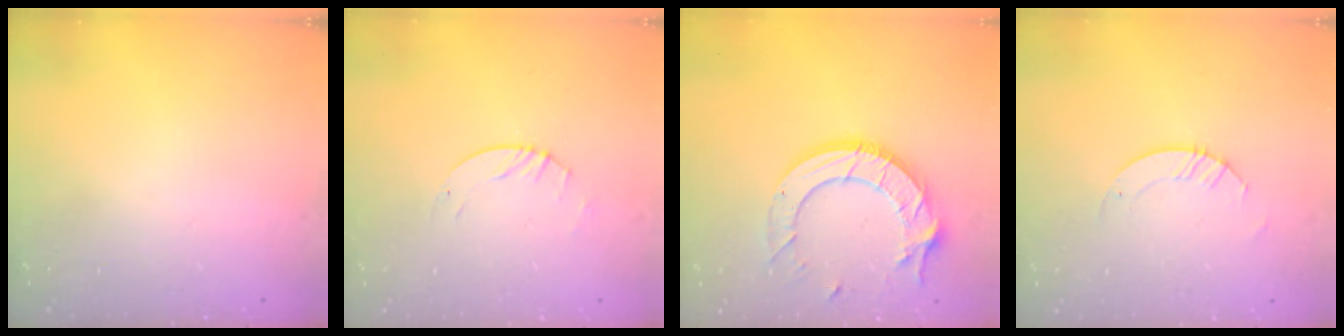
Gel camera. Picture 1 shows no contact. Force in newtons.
{"total": 2.8, "press": 2.8, "slide": 0.4}
{"total": 15.2, "press": 15.2, "slide": 1.3}
{"total": 2.9, "press": 2.9, "slide": 0.3}